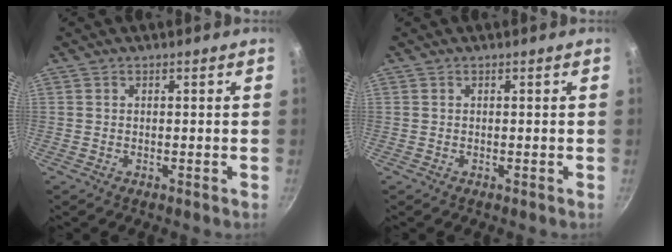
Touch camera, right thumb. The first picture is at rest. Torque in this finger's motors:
{"motor_torque": [0.00, 0.00, -0.01, 0.01, 0.00]}